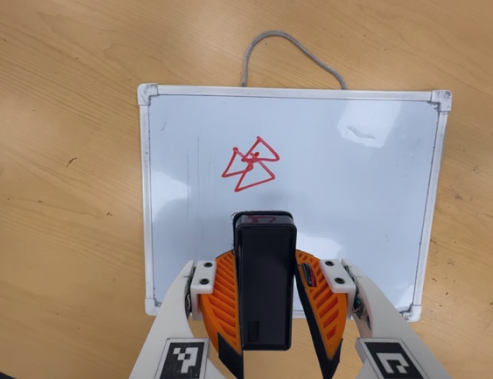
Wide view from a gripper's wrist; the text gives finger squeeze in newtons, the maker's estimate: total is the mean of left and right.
{"total": 5.2, "left": 4.3, "right": 6.0}